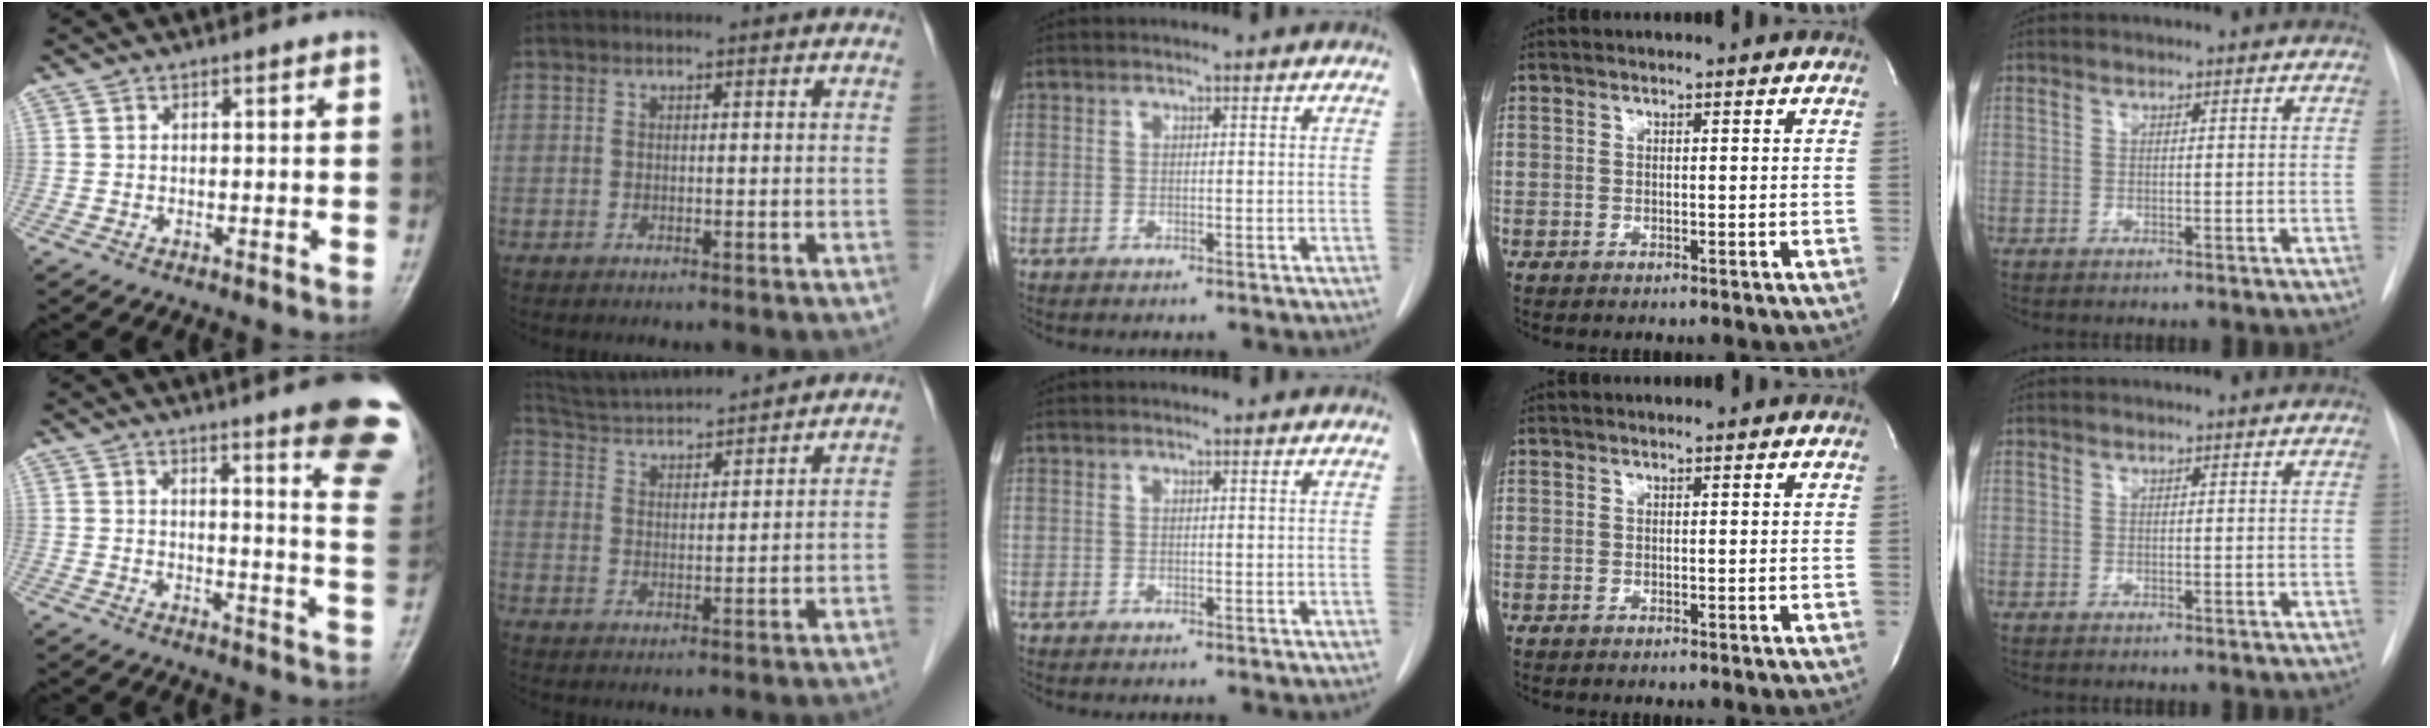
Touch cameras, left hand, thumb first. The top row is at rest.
{"thumb": {"total": 16.5, "force": [11.4, 1.3, 11.9], "torque": [-0.119, -0.077, 0.125]}, "index": {"total": 11.0, "force": [10.4, 0.0, 3.6], "torque": [-0.074, 0.018, 0.176]}}